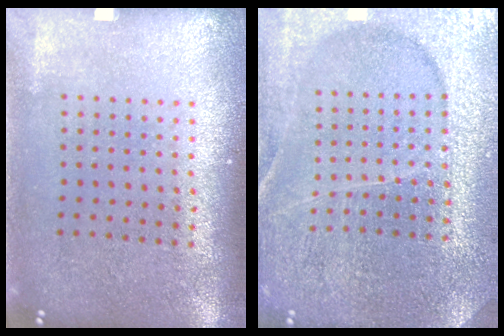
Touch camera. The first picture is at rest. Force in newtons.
{"total": 4.2, "press": 4.0, "slide": 1.2}